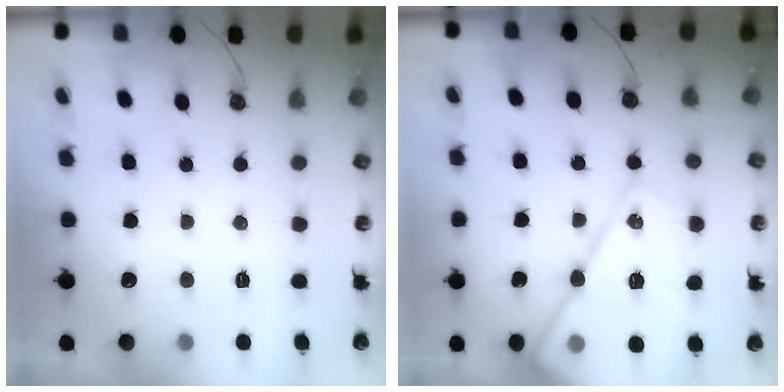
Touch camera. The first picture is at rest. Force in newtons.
{"total": 18.3, "press": 18.3, "slide": 1.4}